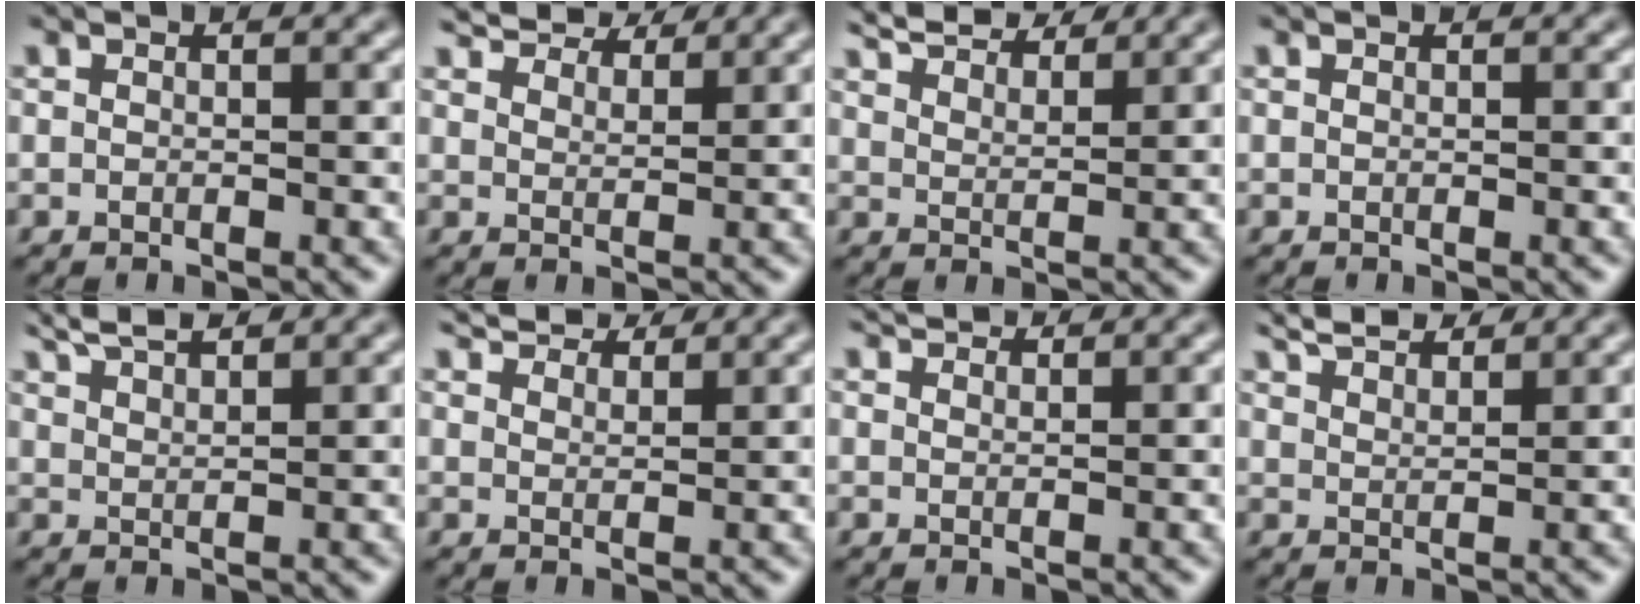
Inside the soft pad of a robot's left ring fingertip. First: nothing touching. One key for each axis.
{"total": 6.4, "fx": 5.8, "fy": 1.6, "fz": 2.2, "tx": -0.048, "ty": 0.006, "tz": 0.090}
{"total": 5.9, "fx": 5.3, "fy": 1.3, "fz": 2.2, "tx": -0.039, "ty": 0.014, "tz": 0.075}
{"total": 0.0}
{"total": 4.0, "fx": 3.5, "fy": 0.7, "fz": 1.8, "tx": -0.026, "ty": 0.013, "tz": 0.054}
{"total": 4.7, "fx": 4.4, "fy": 1.0, "fz": 1.4, "tx": -0.032, "ty": 0.002, "tz": 0.068}
{"total": 2.0, "fx": 1.9, "fy": 0.3, "fz": 0.5, "tx": -0.015, "ty": 0.003, "tz": 0.028}
{"total": 4.1, "fx": 3.8, "fy": 0.7, "fz": 1.5, "tx": -0.029, "ty": 0.009, "tz": 0.063}